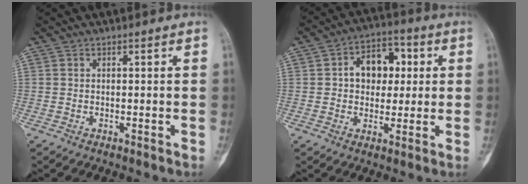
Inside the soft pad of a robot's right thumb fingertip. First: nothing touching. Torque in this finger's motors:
{"motor_torque": [1.01, 1.10, 0.96, 0.34, 0.11]}